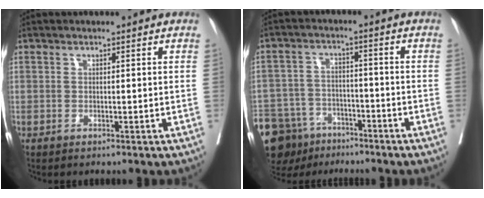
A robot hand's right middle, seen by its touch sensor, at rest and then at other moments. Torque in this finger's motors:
{"motor_torque": [1.14, -1.00, 1.05, 0.21]}